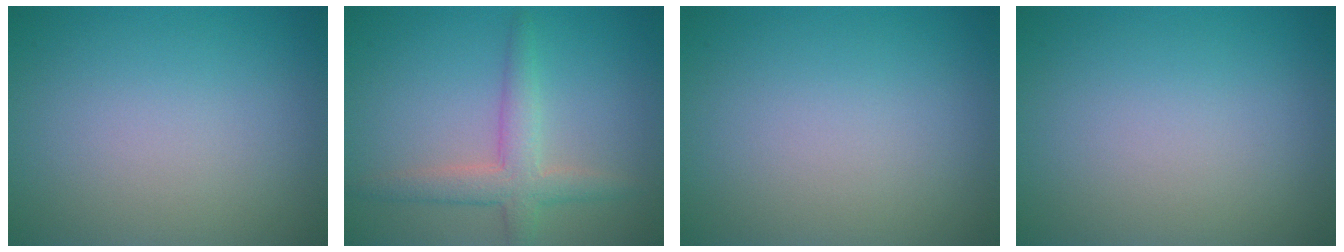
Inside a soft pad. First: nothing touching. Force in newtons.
{"total": 3.4, "press": 3.4, "slide": 0.2}
{"total": 0.0}
{"total": 0.0}